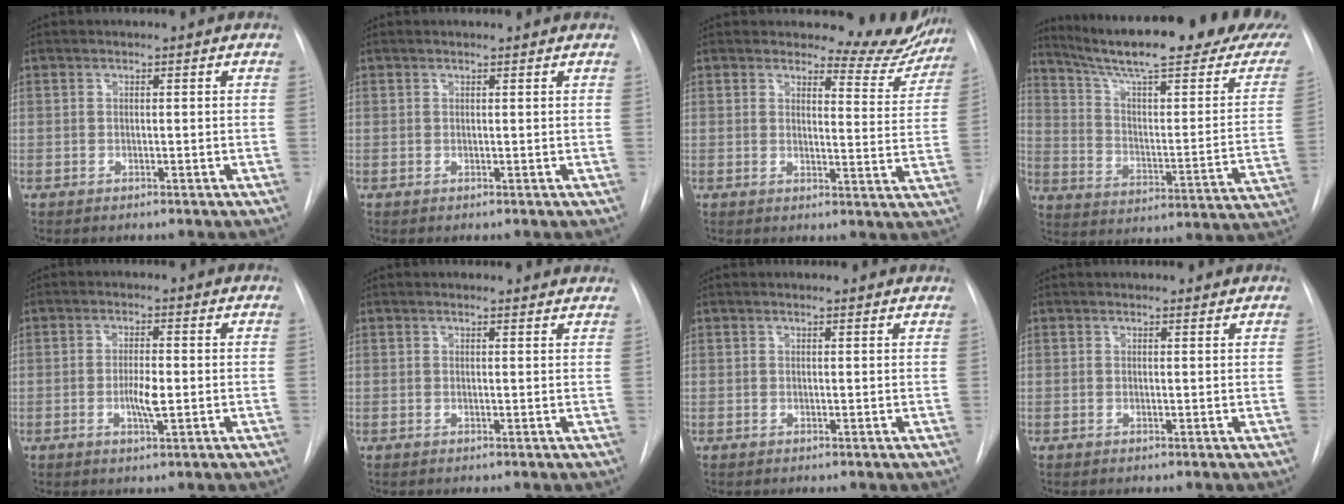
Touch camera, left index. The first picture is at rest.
{"total": 1.2, "force": [1.2, 0.0, 0.3], "torque": [-0.014, 0.010, 0.016]}
{"total": 8.6, "force": [8.2, 2.5, 0.6], "torque": [0.013, -0.044, 0.080]}
{"total": 28.1, "force": [23.5, 2.7, 15.1], "torque": [-0.228, -0.067, 0.315]}
{"total": 3.5, "force": [-0.5, 0.6, 3.4], "torque": [-0.062, -0.003, -0.008]}
{"total": 5.1, "force": [4.9, 0.8, 1.0], "torque": [-0.009, 0.004, 0.039]}
{"total": 3.7, "force": [3.5, 0.5, 0.8], "torque": [-0.016, 0.010, 0.030]}
{"total": 2.4, "force": [2.3, 0.5, 0.3], "torque": [-0.010, 0.002, 0.023]}